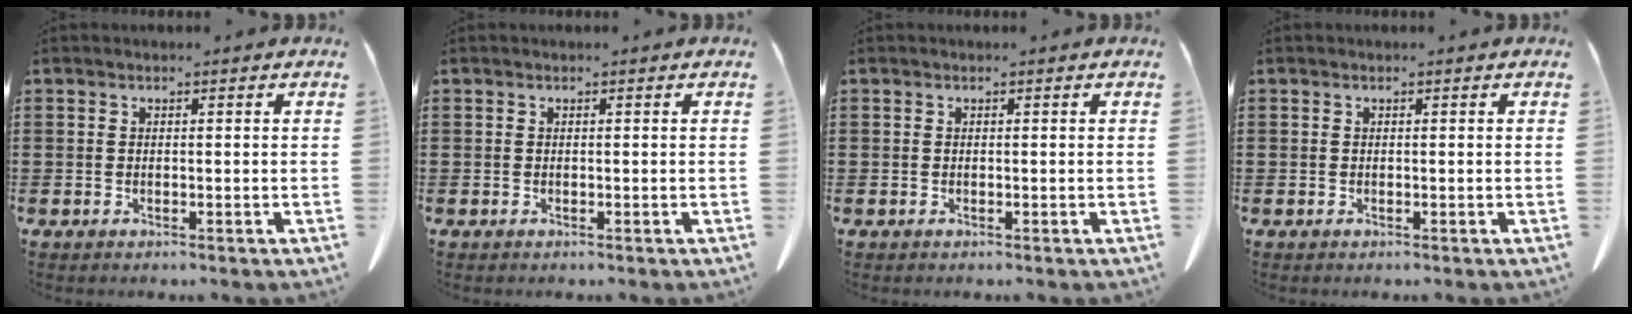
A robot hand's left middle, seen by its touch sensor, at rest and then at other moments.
{"total": 0.0}
{"total": 0.0}
{"total": 0.0}